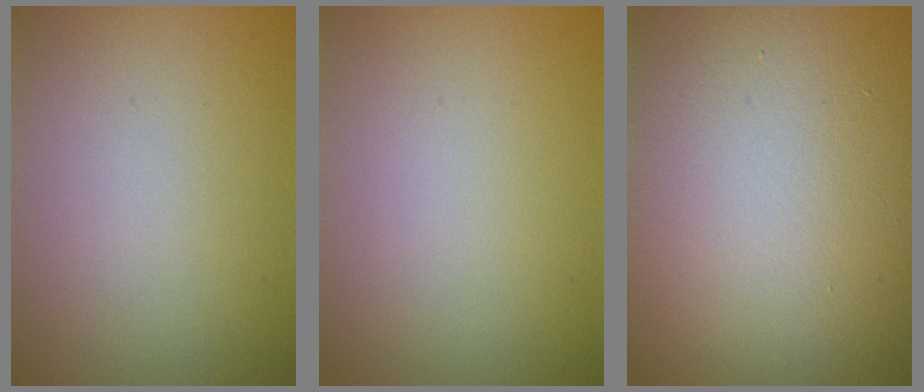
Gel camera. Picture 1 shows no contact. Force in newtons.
{"total": 0.0}
{"total": 23.6, "press": 23.6, "slide": 1.3}